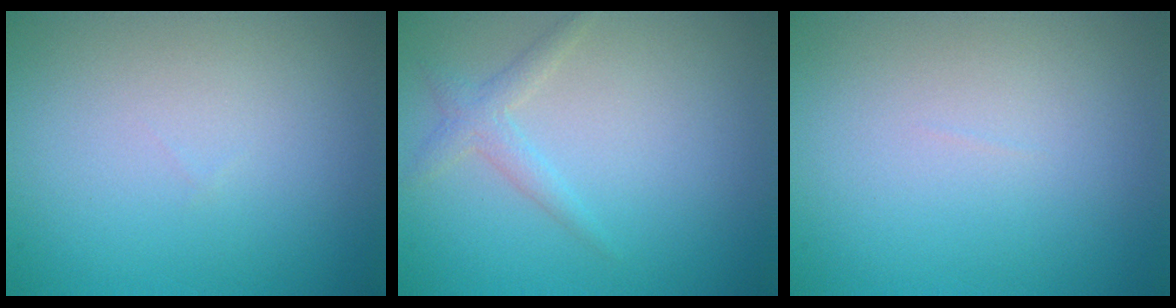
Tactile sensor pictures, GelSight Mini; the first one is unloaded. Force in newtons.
{"total": 1.6, "press": 1.6, "slide": 0.1}
{"total": 0.0}